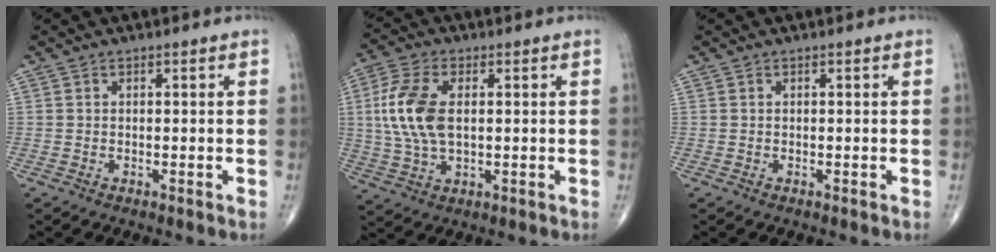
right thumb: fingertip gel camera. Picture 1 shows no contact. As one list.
[{"total": 11.7, "force": [1.5, 6.4, 9.7], "torque": [-0.215, 0.002, 0.029]}, {"total": 0.0}]